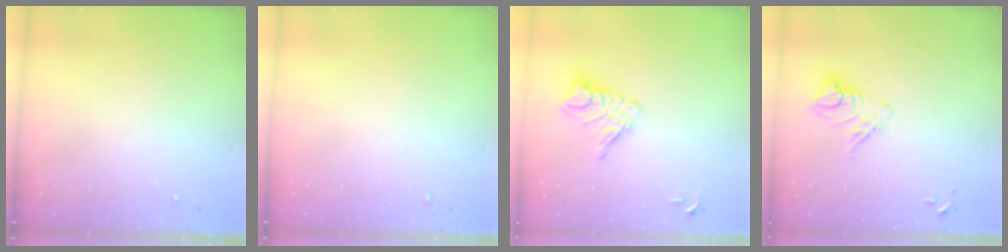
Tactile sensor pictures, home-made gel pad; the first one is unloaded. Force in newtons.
{"total": 0.0}
{"total": 12.1, "press": 12.0, "slide": 1.1}
{"total": 10.4, "press": 10.3, "slide": 0.7}